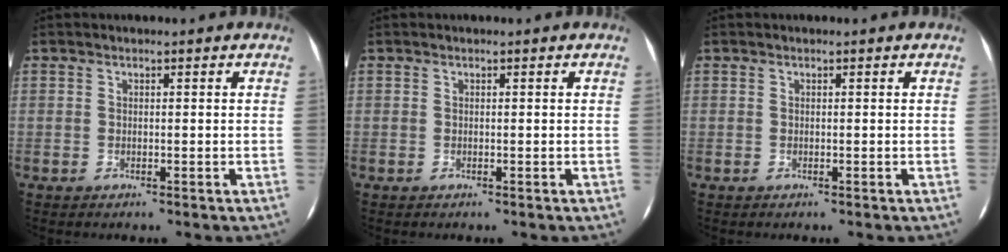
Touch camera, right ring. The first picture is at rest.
{"total": 0.0}
{"total": 0.0}